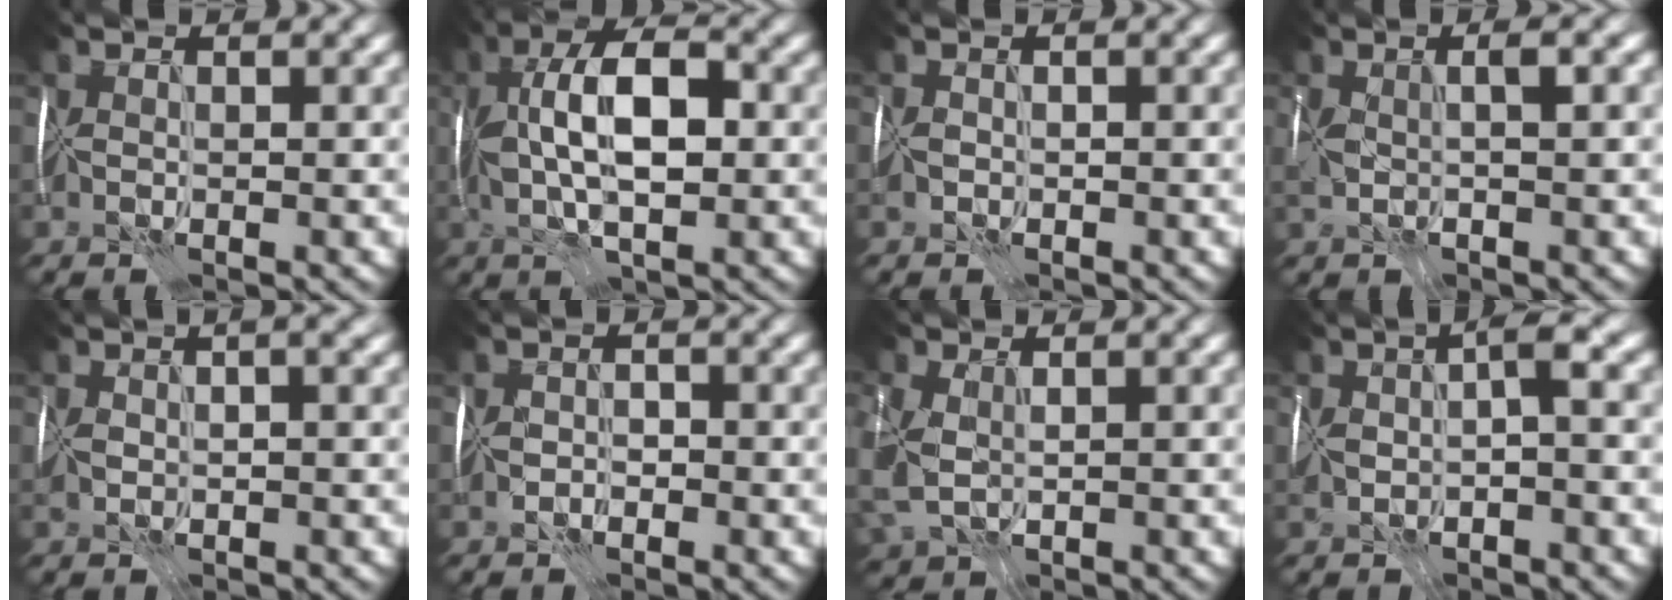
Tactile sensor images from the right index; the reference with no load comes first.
{"total": 8.1, "force": [0.5, 3.4, 7.3], "torque": [-0.126, 0.018, 0.000]}
{"total": 1.0, "force": [-0.6, 0.8, 0.3], "torque": [-0.008, -0.002, -0.016]}
{"total": 3.3, "force": [0.2, 1.1, 3.1], "torque": [-0.066, 0.006, 0.000]}
{"total": 3.2, "force": [0.7, 1.4, 2.8], "torque": [-0.047, 0.009, 0.012]}
{"total": 1.2, "force": [-0.8, 0.7, 0.6], "torque": [-0.009, 0.008, -0.018]}
{"total": 5.9, "force": [-1.1, 4.0, 4.2], "torque": [-0.106, -0.018, -0.016]}
{"total": 4.1, "force": [-0.6, 1.4, 3.7], "torque": [-0.073, 0.012, -0.020]}